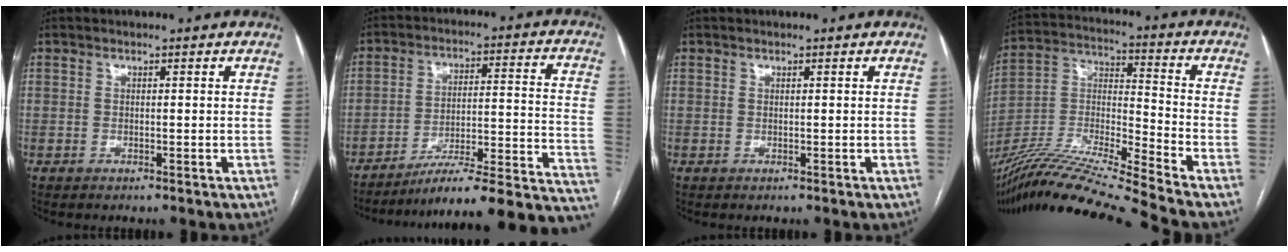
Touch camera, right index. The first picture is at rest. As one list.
[{"total": 20.8, "force": [-16.6, 1.8, 12.4], "torque": [-0.096, 0.035, -0.232]}, {"total": 0.0}, {"total": 21.8, "force": [-19.1, -2.6, 10.2], "torque": [-0.221, -0.025, -0.349]}]